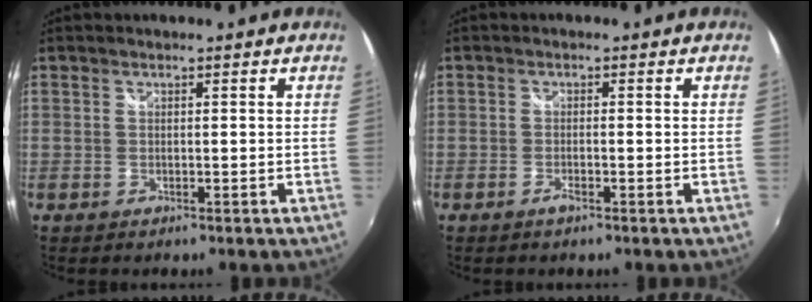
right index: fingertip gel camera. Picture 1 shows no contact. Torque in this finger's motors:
{"motor_torque": [0.23, 0.62, 0.06, 0.02]}